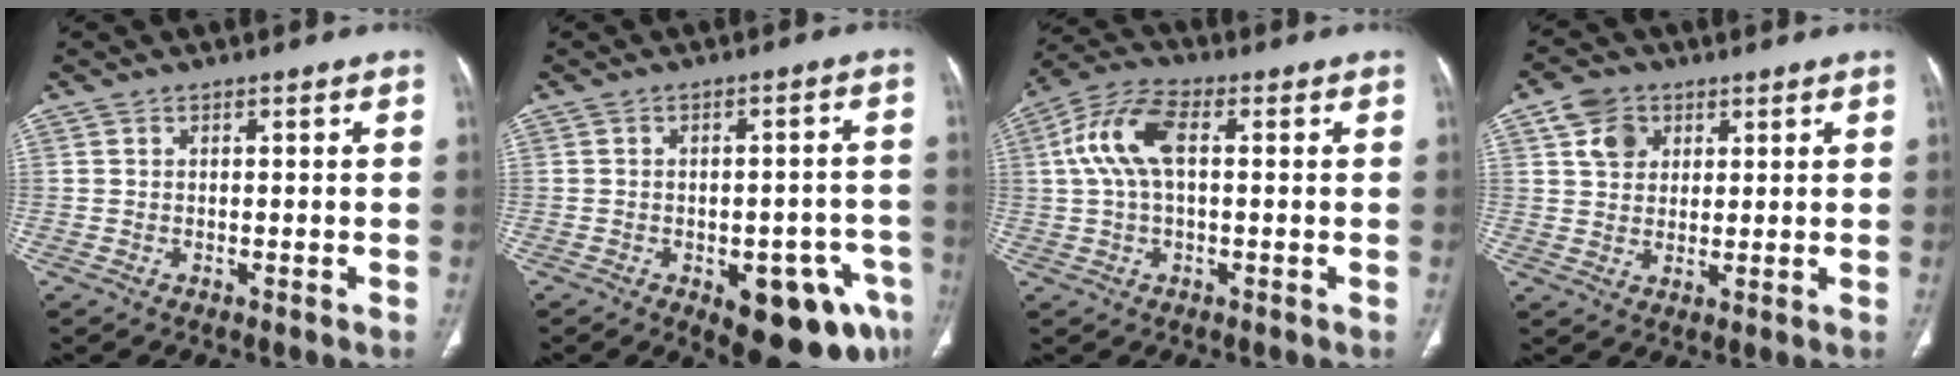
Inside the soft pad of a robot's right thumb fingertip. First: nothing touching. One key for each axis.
{"total": 14.3, "fx": -6.8, "fy": 6.4, "fz": 10.9, "tx": -0.087, "ty": 0.032, "tz": -0.072}
{"total": 9.9, "fx": 1.5, "fy": 4.9, "fz": 8.5, "tx": -0.186, "ty": 0.032, "tz": 0.024}
{"total": 6.4, "fx": 2.7, "fy": 5.0, "fz": 2.9, "tx": -0.028, "ty": -0.006, "tz": 0.048}